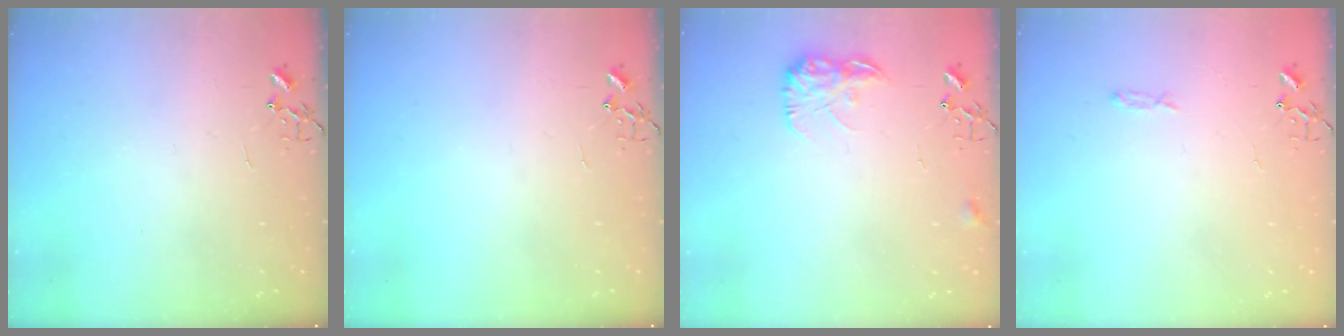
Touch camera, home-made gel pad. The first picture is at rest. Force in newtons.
{"total": 0.0}
{"total": 10.7, "press": 10.7, "slide": 0.3}
{"total": 3.7, "press": 3.7, "slide": 0.6}